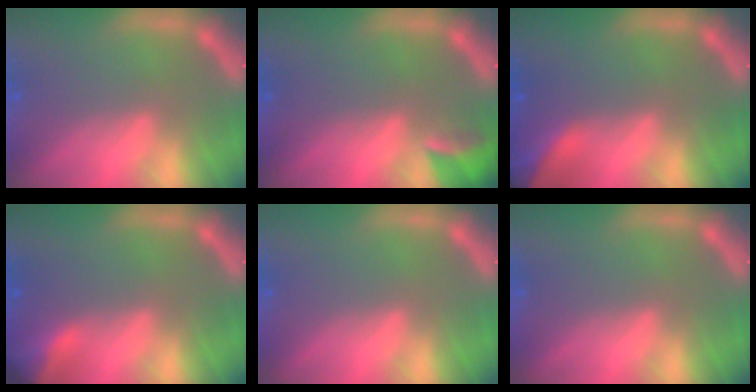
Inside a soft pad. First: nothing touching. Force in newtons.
{"total": 2.4}
{"total": 9.4}
{"total": 4.9}
{"total": 0.0}
{"total": 0.0}